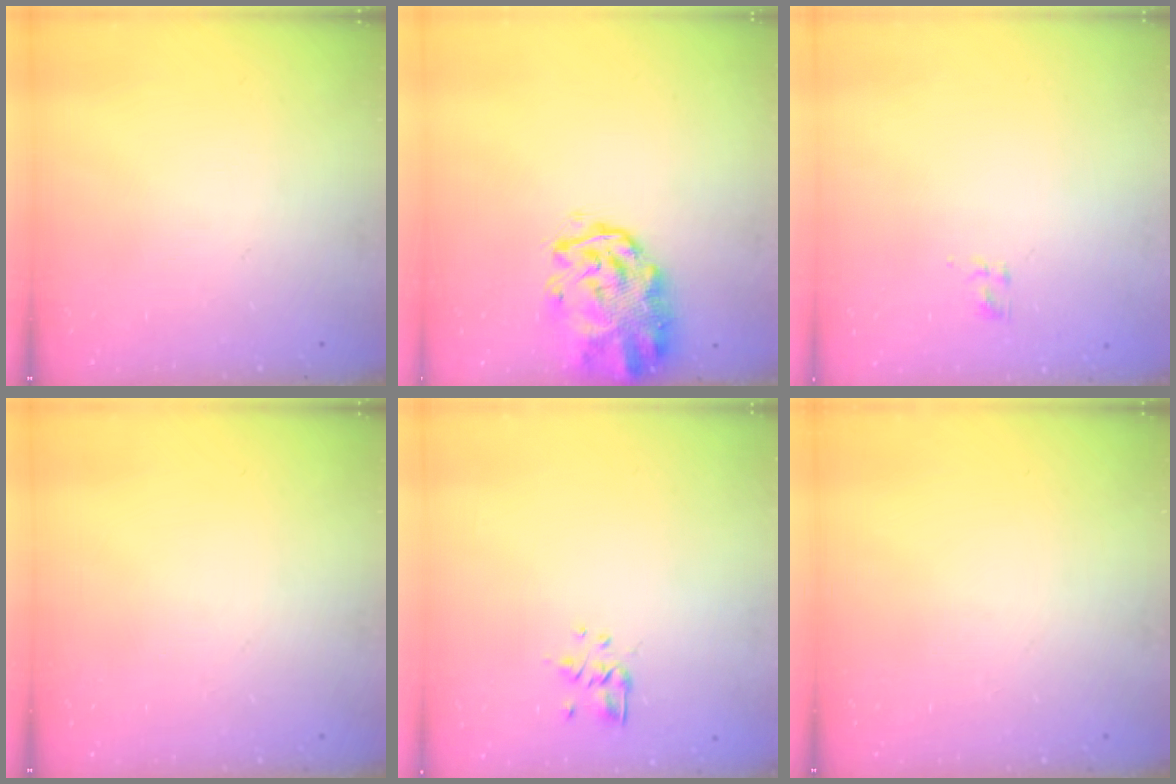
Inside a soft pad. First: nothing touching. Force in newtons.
{"total": 3.0, "press": 2.9, "slide": 0.8}
{"total": 1.9, "press": 1.5, "slide": 1.1}
{"total": 0.0}
{"total": 2.9, "press": 2.6, "slide": 1.4}
{"total": 0.0}